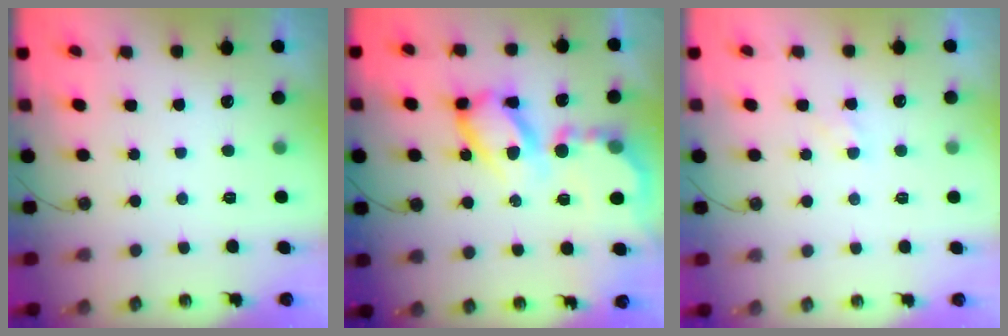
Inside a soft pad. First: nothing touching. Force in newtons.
{"total": 16.9, "press": 16.8, "slide": 1.5}
{"total": 3.3, "press": 3.3, "slide": 0.3}